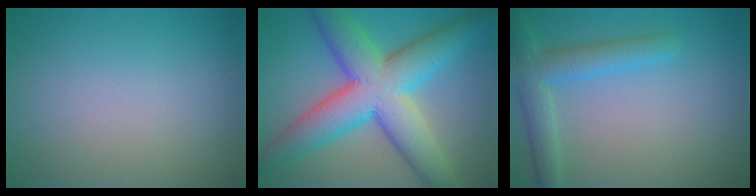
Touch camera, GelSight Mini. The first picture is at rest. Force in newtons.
{"total": 10.6, "press": 10.6, "slide": 0.1}
{"total": 3.8, "press": 3.8, "slide": 0.3}